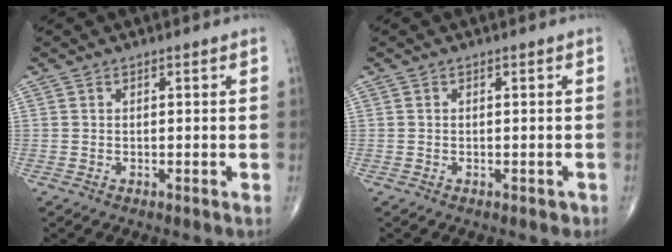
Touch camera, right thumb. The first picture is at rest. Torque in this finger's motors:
{"motor_torque": [-0.21, 0.02, -0.34, -0.23, 0.04]}